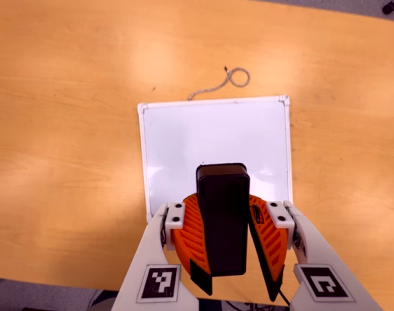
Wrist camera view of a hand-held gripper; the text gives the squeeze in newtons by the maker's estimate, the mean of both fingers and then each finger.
{"total": 11.4, "left": 11.4, "right": 11.4}